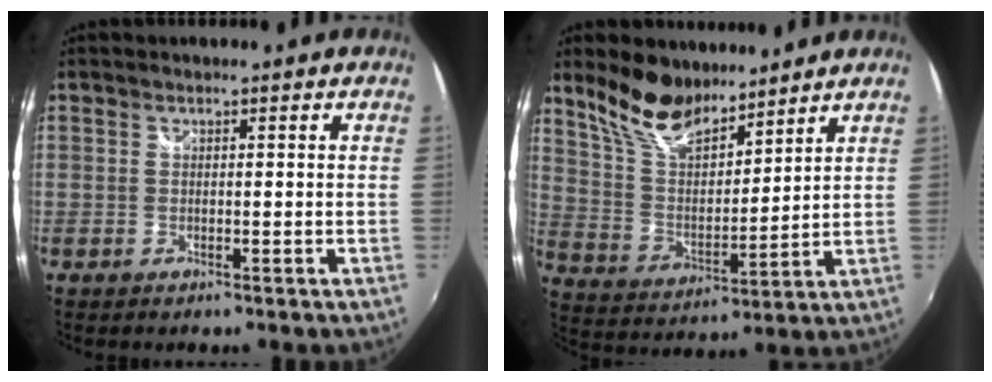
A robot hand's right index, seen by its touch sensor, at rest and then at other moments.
{"total": 12.4, "force": [9.9, 4.5, 5.8], "torque": [-0.119, 0.010, 0.195]}